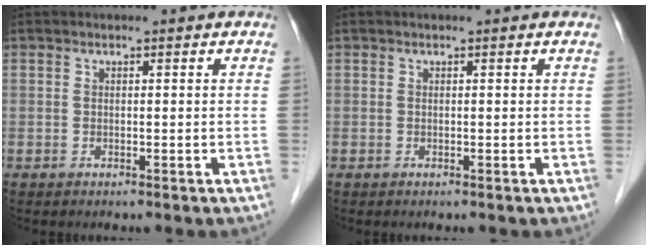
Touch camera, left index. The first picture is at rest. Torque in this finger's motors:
{"motor_torque": [0.00, 0.00, 0.00, 0.00]}